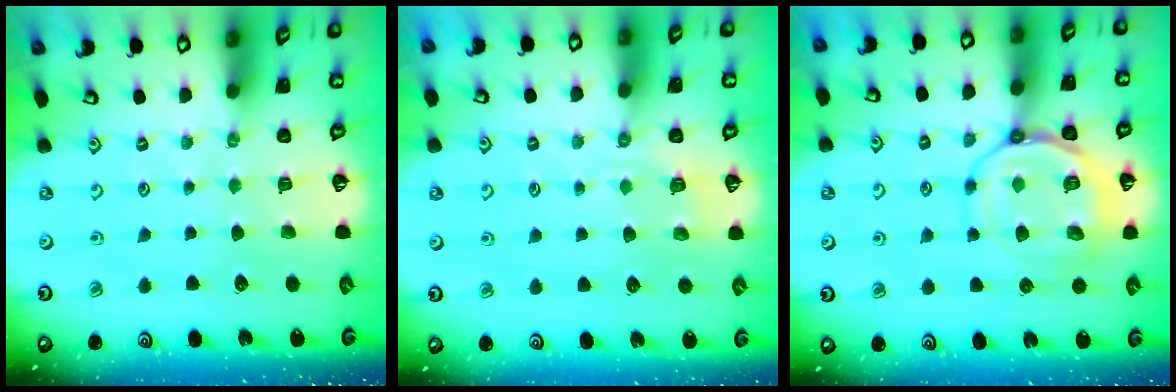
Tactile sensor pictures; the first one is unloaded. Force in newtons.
{"total": 3.0, "press": 2.5, "slide": 1.6}
{"total": 12.6, "press": 12.5, "slide": 1.4}